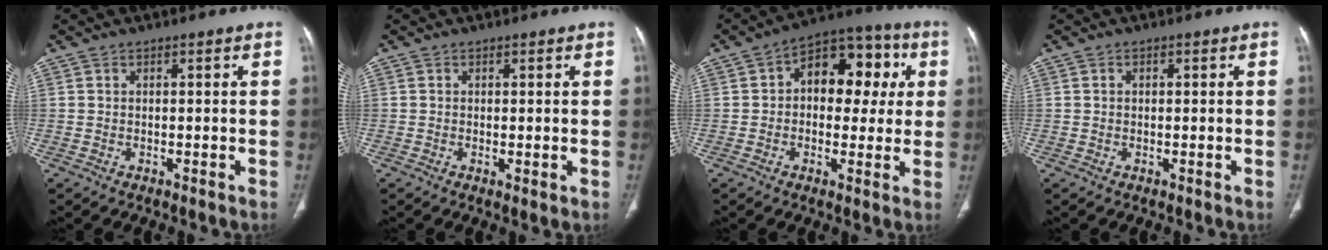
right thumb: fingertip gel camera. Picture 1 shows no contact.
{"total": 1.2, "force": [-0.1, 0.3, 1.1], "torque": [-0.025, -0.007, -0.001]}
{"total": 13.1, "force": [2.3, 8.7, 9.6], "torque": [-0.077, 0.031, 0.024]}
{"total": 0.6, "force": [0.1, 0.4, 0.3], "torque": [-0.004, 0.001, 0.001]}